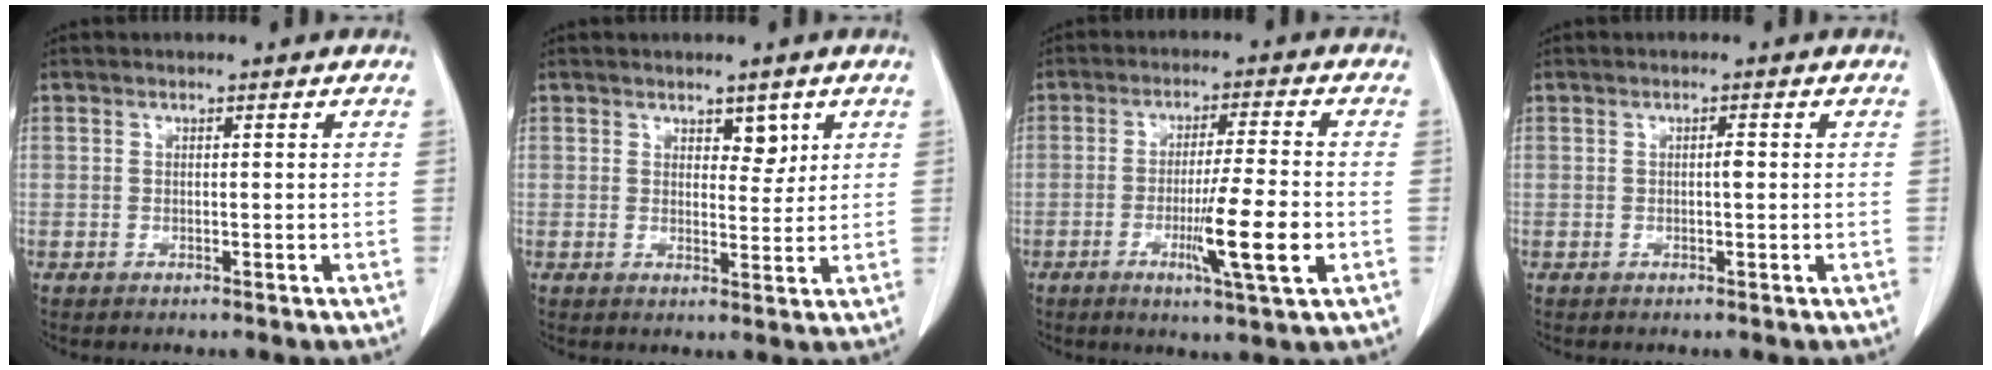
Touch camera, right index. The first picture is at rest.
{"total": 3.0, "force": [1.8, 1.4, 1.9], "torque": [-0.022, -0.006, 0.030]}
{"total": 9.3, "force": [-2.8, -0.4, 8.8], "torque": [-0.147, -0.019, -0.047]}
{"total": 0.8, "force": [0.0, 0.0, 0.8], "torque": [-0.014, 0.000, 0.001]}